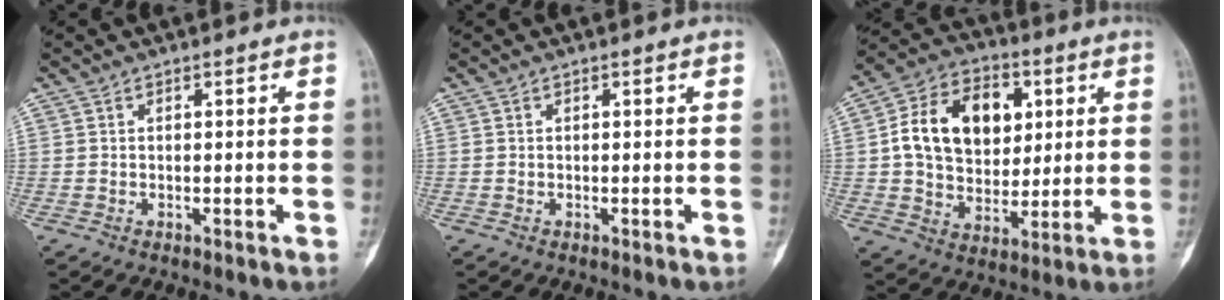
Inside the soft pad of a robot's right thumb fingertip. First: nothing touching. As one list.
[{"total": 0.0}, {"total": 17.6, "force": [3.6, 12.8, 11.6], "torque": [-0.160, 0.008, 0.061]}]